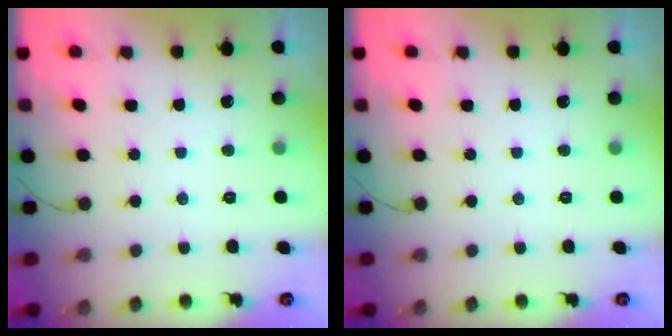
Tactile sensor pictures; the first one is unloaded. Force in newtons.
{"total": 0.0}